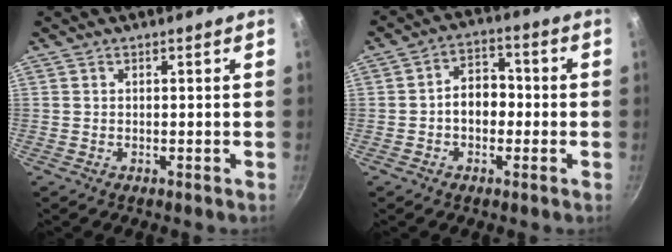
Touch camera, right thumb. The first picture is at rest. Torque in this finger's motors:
{"motor_torque": [-0.14, 0.19, 0.16, 0.05, 0.01]}